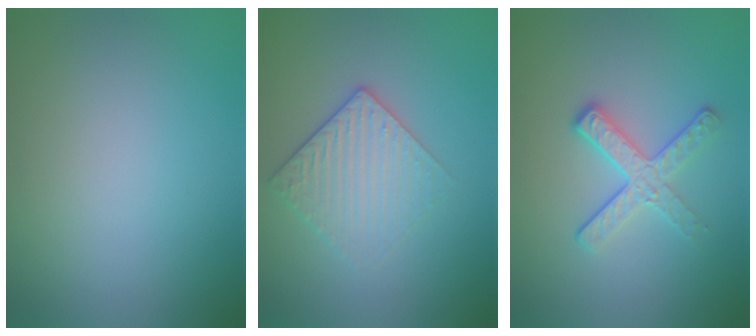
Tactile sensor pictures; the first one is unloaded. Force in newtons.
{"total": 3.0, "press": 2.7, "slide": 1.3}
{"total": 3.2, "press": 2.6, "slide": 1.8}